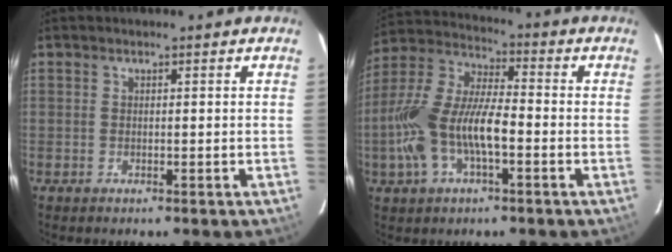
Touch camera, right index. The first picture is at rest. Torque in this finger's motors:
{"motor_torque": [0.64, -0.31, 0.86, 0.21]}